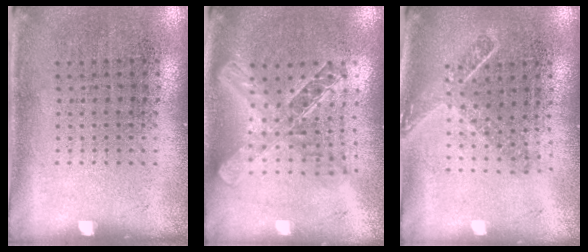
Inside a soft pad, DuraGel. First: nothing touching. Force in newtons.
{"total": 2.0, "press": 1.7, "slide": 1.1}
{"total": 1.8, "press": 1.3, "slide": 1.2}